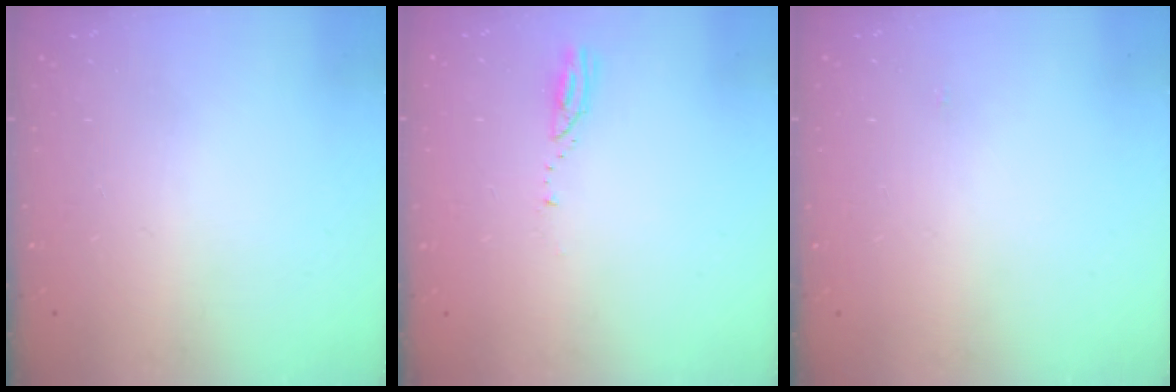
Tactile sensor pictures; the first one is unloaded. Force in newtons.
{"total": 3.3, "press": 3.3, "slide": 0.3}
{"total": 15.5, "press": 3.5, "slide": 15.1}